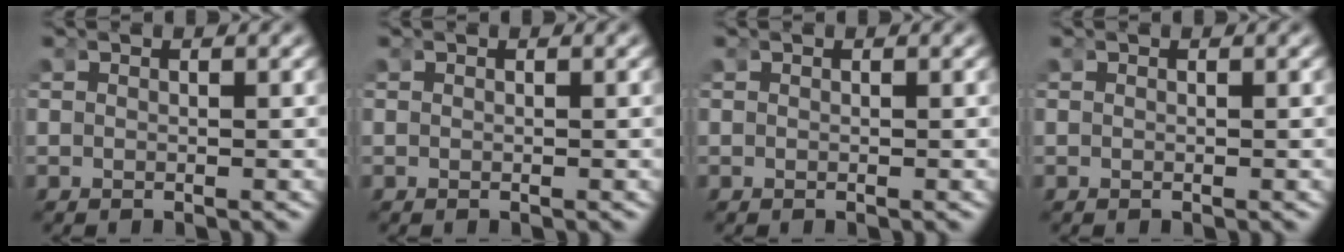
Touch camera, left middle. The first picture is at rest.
{"total": 0.0}
{"total": 0.0}
{"total": 0.0}